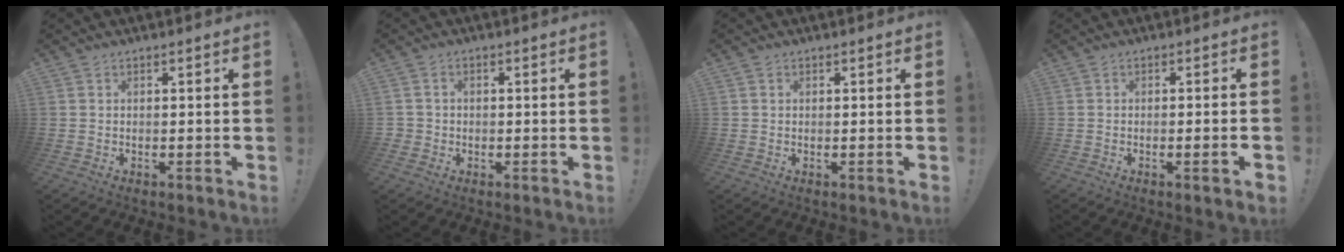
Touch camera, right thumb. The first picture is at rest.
{"total": 2.1, "force": [-0.6, 1.8, 0.8], "torque": [-0.015, 0.007, -0.010]}
{"total": 0.5, "force": [0.2, 0.5, 0.0], "torque": [0.004, 0.000, 0.003]}
{"total": 3.0, "force": [-0.9, -0.4, 2.8], "torque": [-0.051, -0.003, -0.013]}